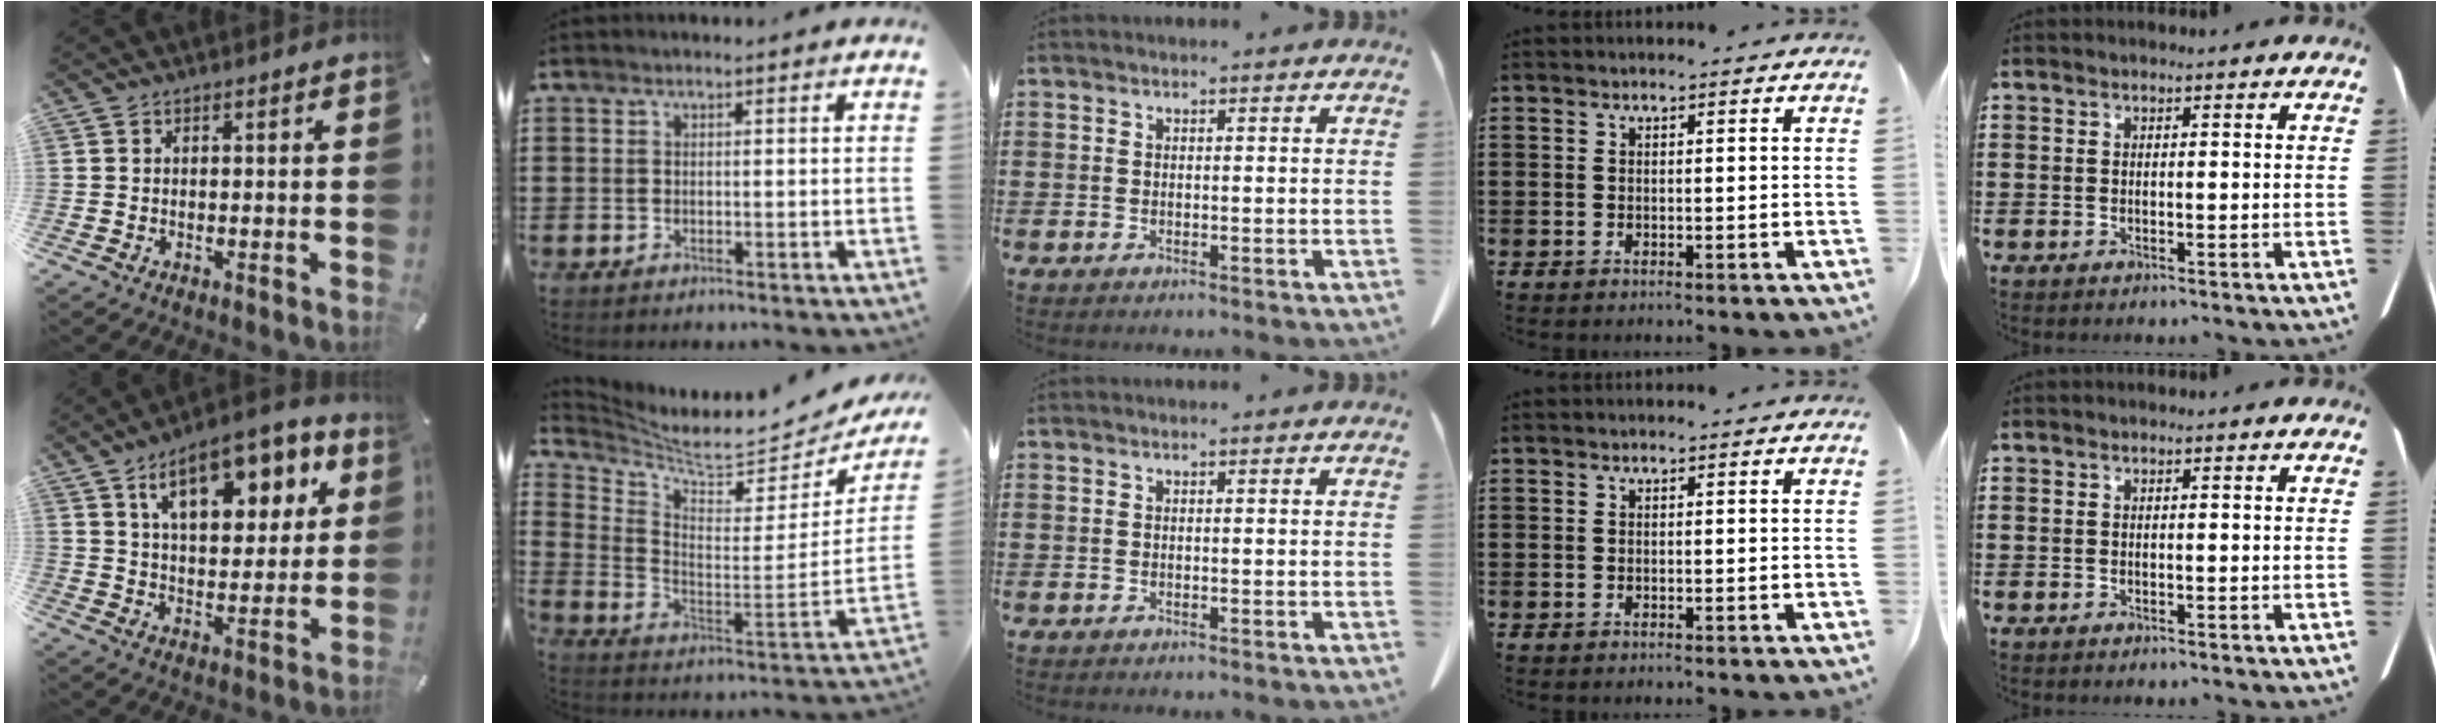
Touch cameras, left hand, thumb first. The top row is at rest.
{"thumb": {"total": 15.5, "force": [8.1, 7.8, 10.6], "torque": [-0.161, -0.019, 0.135]}, "index": {"total": 6.1, "force": [5.6, 0.7, 2.4], "torque": [-0.073, -0.059, 0.087]}}